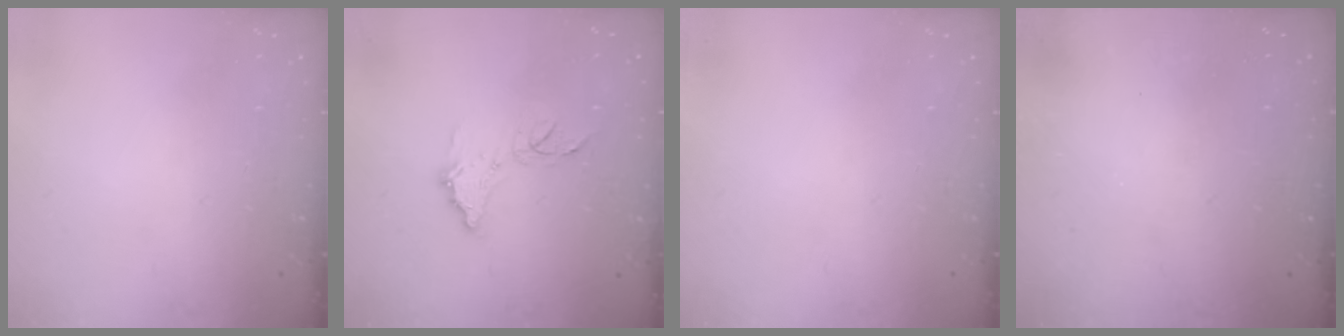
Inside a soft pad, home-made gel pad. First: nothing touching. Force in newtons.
{"total": 10.1, "press": 10.1, "slide": 0.7}
{"total": 0.0}
{"total": 2.8, "press": 2.8, "slide": 0.3}